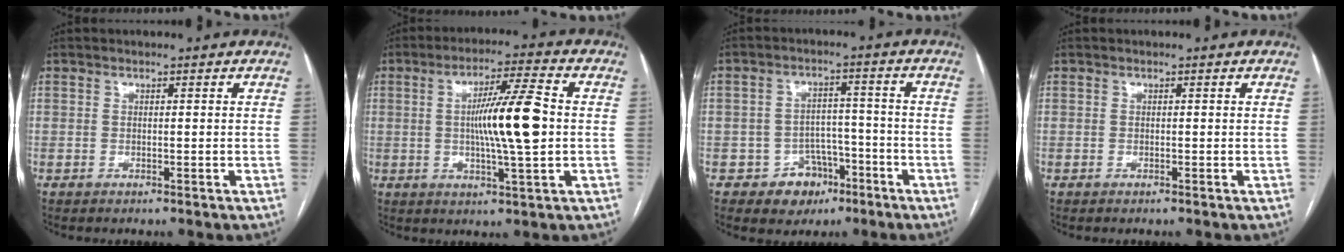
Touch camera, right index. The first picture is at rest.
{"total": 11.0, "force": [0.2, 0.3, 11.0], "torque": [-0.188, 0.003, 0.002]}
{"total": 6.2, "force": [-3.2, 5.2, 1.3], "torque": [-0.003, 0.019, -0.036]}
{"total": 0.0}